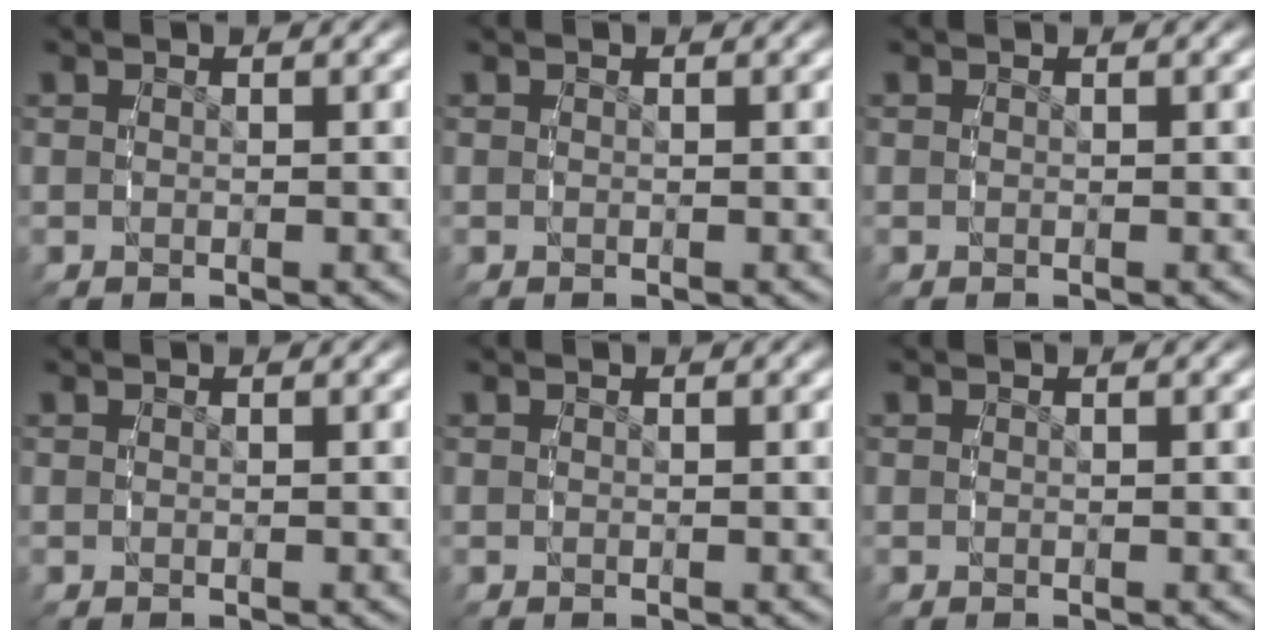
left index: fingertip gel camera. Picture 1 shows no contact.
{"total": 0.0}
{"total": 0.0}
{"total": 0.0}
{"total": 0.0}
{"total": 0.0}